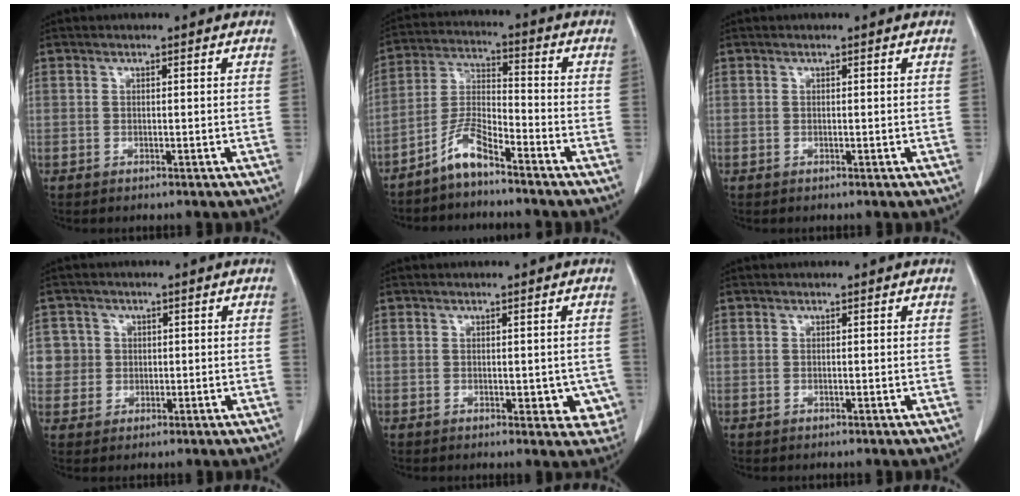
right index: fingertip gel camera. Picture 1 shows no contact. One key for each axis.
{"total": 6.4, "fx": -5.0, "fy": 1.0, "fz": 3.8, "tx": -0.092, "ty": -0.006, "tz": -0.104}
{"total": 0.0}
{"total": 4.8, "fx": 0.7, "fy": 4.7, "fz": 0.0, "tx": 0.013, "ty": 0.012, "tz": 0.015}
{"total": 5.2, "fx": -0.9, "fy": 3.0, "fz": 4.1, "tx": -0.021, "ty": -0.002, "tz": -0.006}
{"total": 0.0}